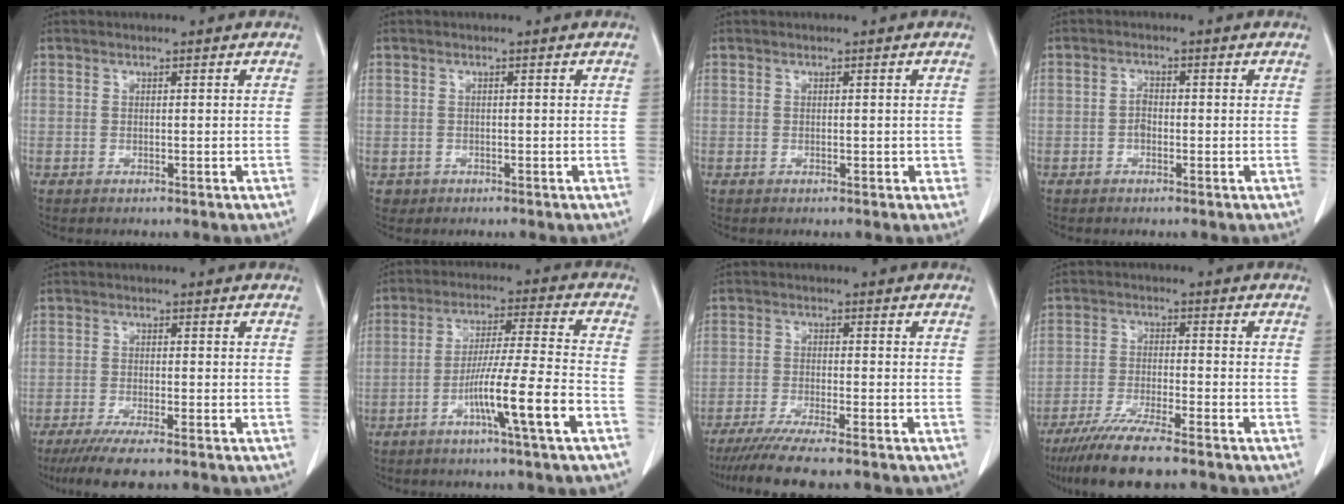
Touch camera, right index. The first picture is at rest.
{"total": 1.4, "force": [-0.5, 1.4, -0.1], "torque": [-0.002, 0.006, -0.006]}
{"total": 1.0, "force": [-0.2, 0.6, 0.8], "torque": [-0.008, 0.002, -0.001]}
{"total": 1.5, "force": [-0.5, 0.9, 1.1], "torque": [-0.016, 0.007, -0.010]}
{"total": 6.8, "force": [-5.3, 0.3, 4.3], "torque": [-0.068, -0.017, -0.085]}
{"total": 10.8, "force": [-4.9, -1.2, 9.5], "torque": [-0.169, 0.001, -0.087]}
{"total": 9.6, "force": [-8.2, -0.1, 5.1], "torque": [-0.068, -0.026, -0.129]}
{"total": 9.9, "force": [-7.9, 0.4, 5.9], "torque": [-0.098, -0.027, -0.135]}